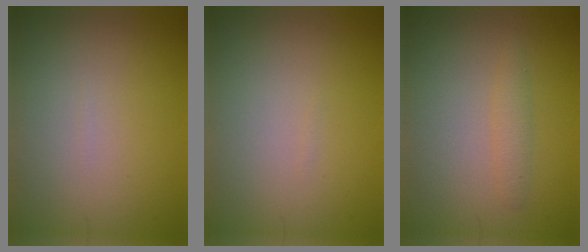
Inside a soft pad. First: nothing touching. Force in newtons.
{"total": 0.0}
{"total": 1.3, "press": 1.3, "slide": 0.0}